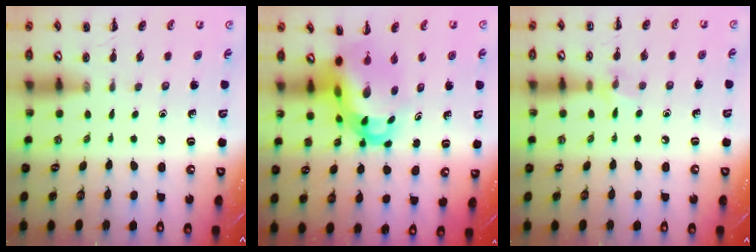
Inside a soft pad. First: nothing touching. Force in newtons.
{"total": 8.8, "press": 8.5, "slide": 2.4}
{"total": 5.9, "press": 5.6, "slide": 1.9}